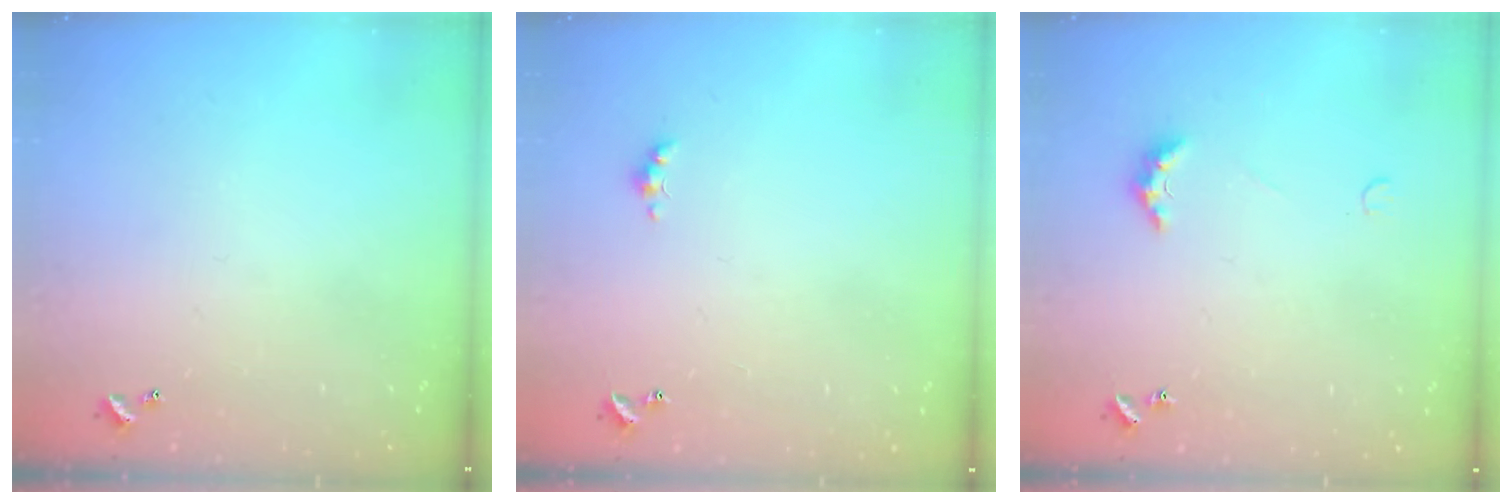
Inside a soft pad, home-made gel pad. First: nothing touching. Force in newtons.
{"total": 1.4, "press": 1.3, "slide": 0.4}
{"total": 2.7, "press": 2.6, "slide": 0.7}